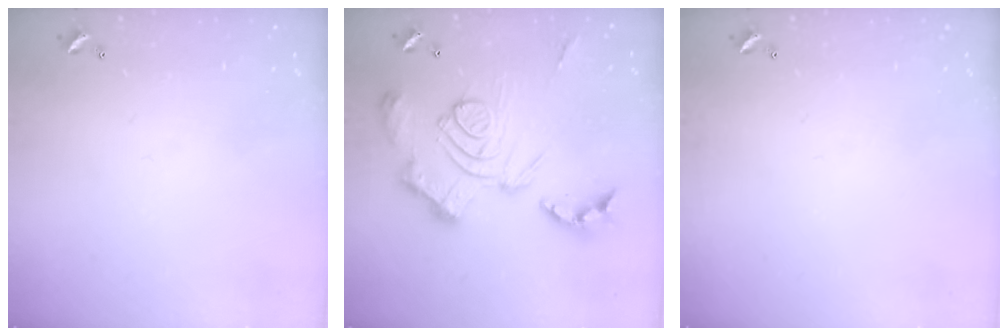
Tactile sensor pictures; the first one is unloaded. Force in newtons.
{"total": 3.3, "press": 2.6, "slide": 2.0}
{"total": 0.0}